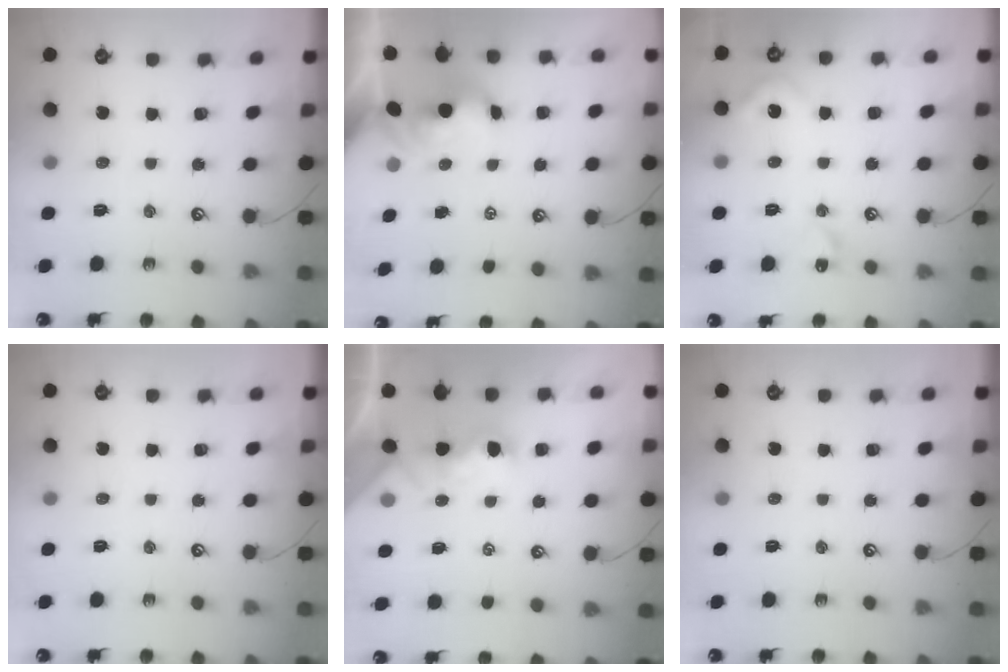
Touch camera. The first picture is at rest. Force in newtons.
{"total": 2.1, "press": 2.0, "slide": 0.7}
{"total": 8.5, "press": 8.5, "slide": 0.8}
{"total": 0.0}
{"total": 0.9, "press": 0.5, "slide": 0.7}
{"total": 0.0}